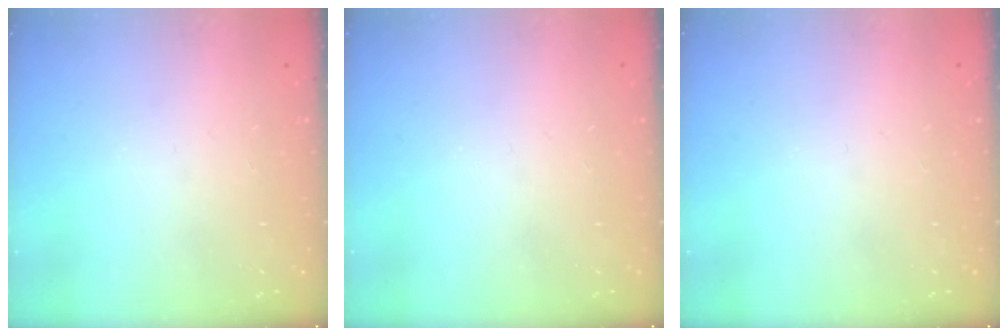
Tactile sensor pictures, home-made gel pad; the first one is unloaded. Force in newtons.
{"total": 0.0}
{"total": 0.0}